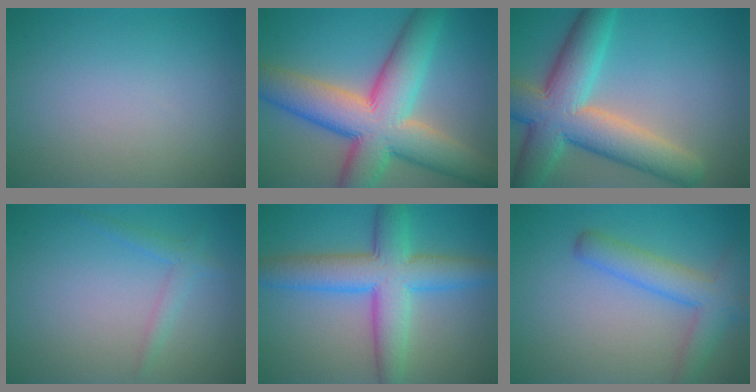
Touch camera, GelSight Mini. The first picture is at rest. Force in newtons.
{"total": 12.2, "press": 12.2, "slide": 0.8}
{"total": 10.2, "press": 10.2, "slide": 0.6}
{"total": 1.5, "press": 1.5, "slide": 0.1}
{"total": 7.6, "press": 7.6, "slide": 0.4}
{"total": 4.4, "press": 4.4, "slide": 0.3}